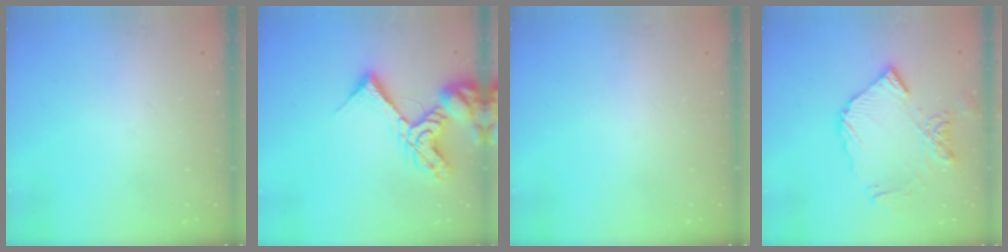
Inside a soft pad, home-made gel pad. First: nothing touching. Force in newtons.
{"total": 15.1, "press": 15.0, "slide": 1.7}
{"total": 0.0}
{"total": 12.5, "press": 12.4, "slide": 1.6}